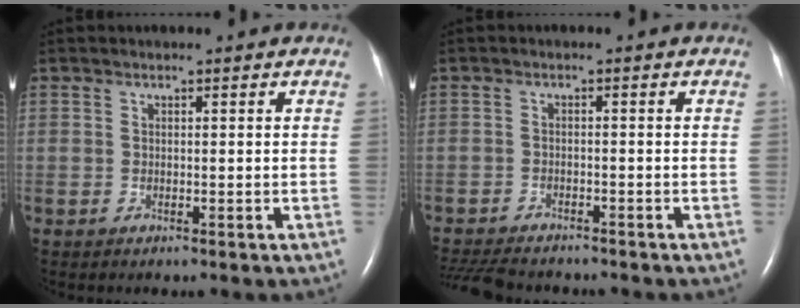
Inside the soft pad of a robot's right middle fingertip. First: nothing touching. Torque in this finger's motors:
{"motor_torque": [0.04, -0.04, 0.02, 0.03]}